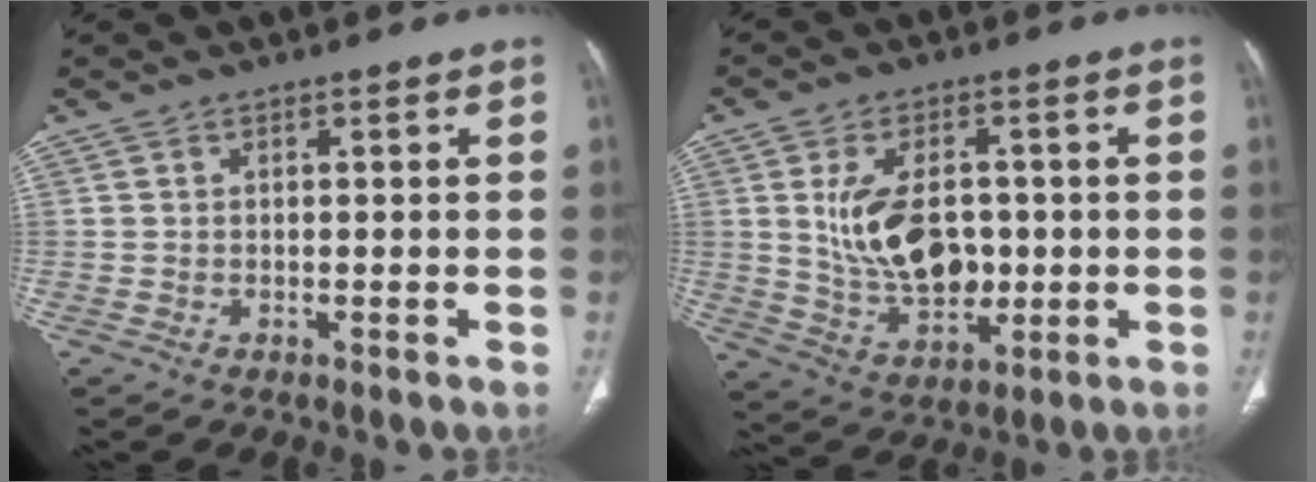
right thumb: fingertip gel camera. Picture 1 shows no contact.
{"total": 14.1, "force": [1.0, 9.0, 10.8], "torque": [-0.161, -0.008, 0.036]}